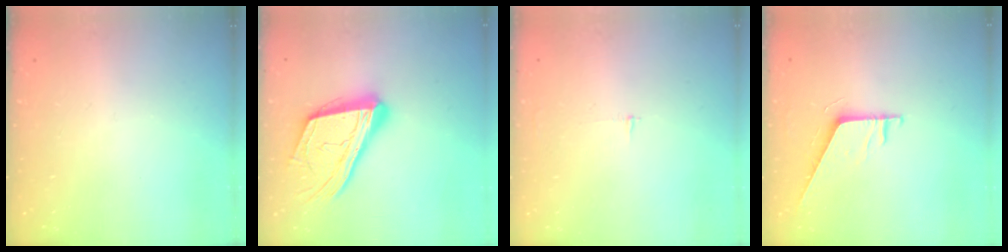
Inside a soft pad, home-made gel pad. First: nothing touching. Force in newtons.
{"total": 21.0, "press": 20.8, "slide": 2.7}
{"total": 2.5, "press": 2.5, "slide": 0.2}
{"total": 5.4, "press": 5.4, "slide": 0.5}